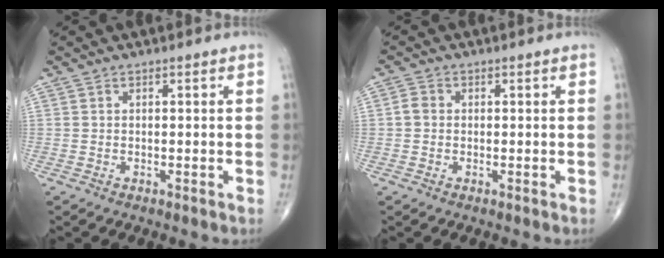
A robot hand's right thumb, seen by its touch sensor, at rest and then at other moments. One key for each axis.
{"total": 1.9, "fx": -0.1, "fy": 1.6, "fz": 1.0, "tx": -0.015, "ty": 0.006, "tz": -0.004}